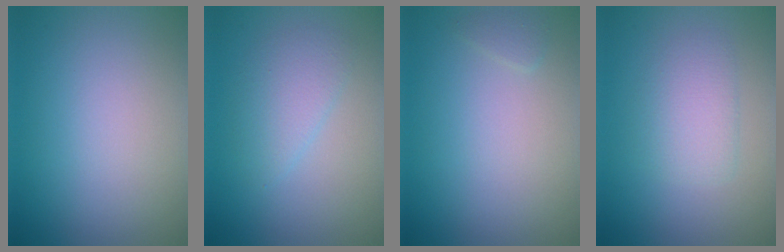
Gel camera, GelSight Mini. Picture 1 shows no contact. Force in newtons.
{"total": 2.3, "press": 2.3, "slide": 0.1}
{"total": 0.7, "press": 0.7, "slide": 0.1}
{"total": 2.4, "press": 2.4, "slide": 0.4}